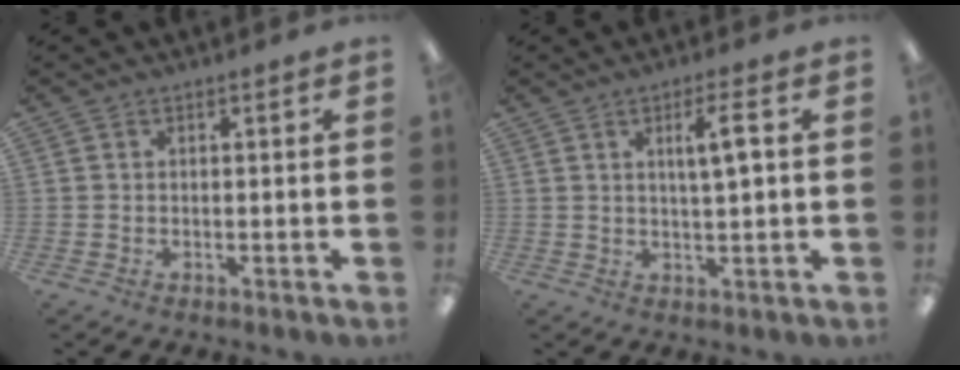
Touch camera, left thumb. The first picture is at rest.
{"total": 4.9, "force": [1.7, 1.1, 4.5], "torque": [-0.083, 0.001, 0.023]}